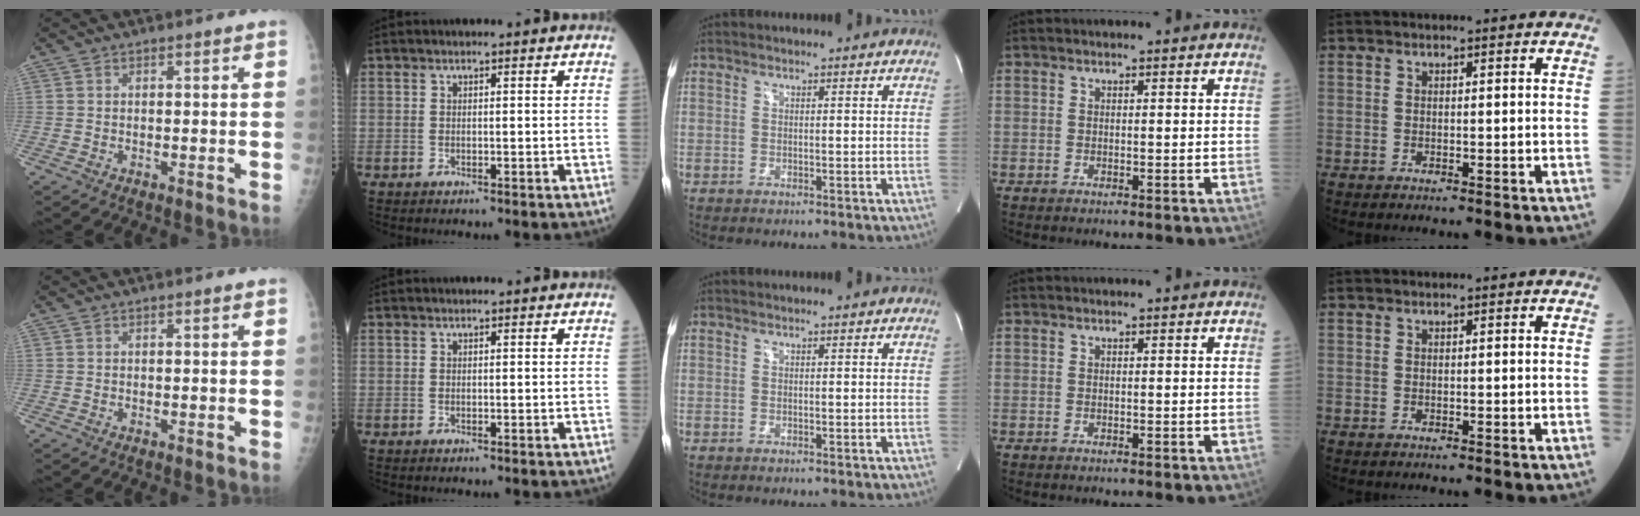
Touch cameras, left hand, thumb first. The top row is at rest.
{}